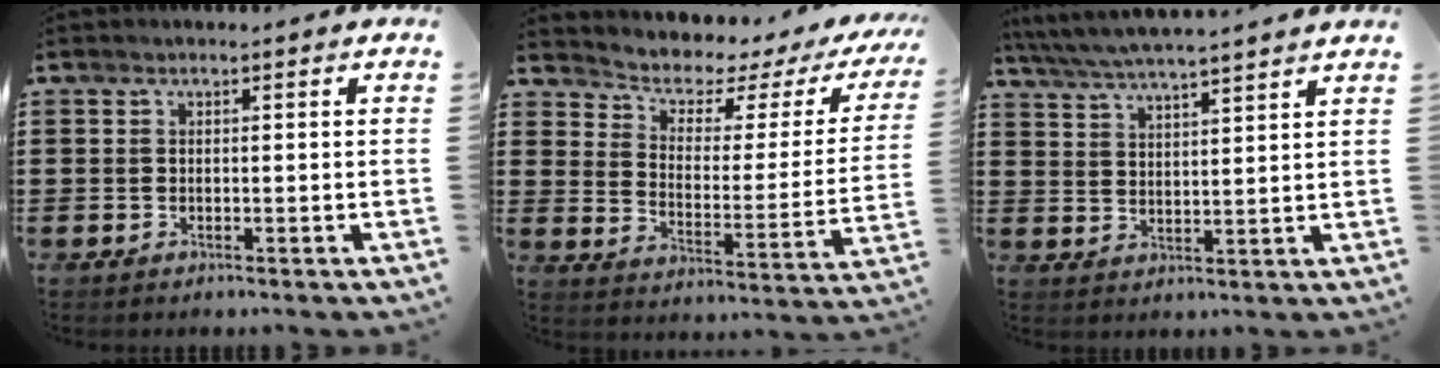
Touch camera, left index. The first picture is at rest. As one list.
[{"total": 3.3, "force": [2.7, 1.5, 1.2], "torque": [-0.045, -0.024, 0.037]}, {"total": 4.9, "force": [4.6, -0.5, 1.5], "torque": [-0.046, -0.024, 0.081]}]